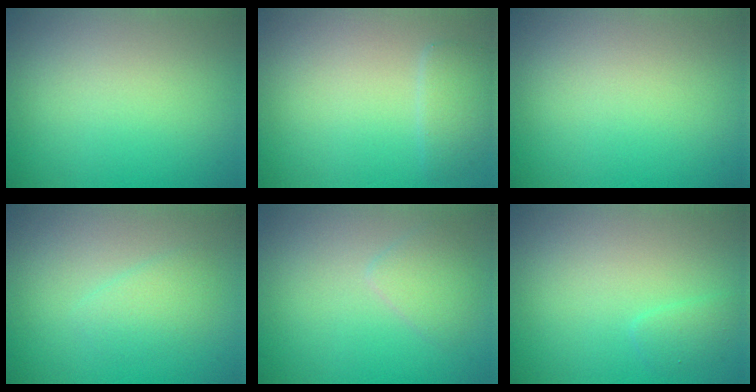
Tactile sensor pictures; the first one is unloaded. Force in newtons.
{"total": 2.0, "press": 2.0, "slide": 0.1}
{"total": 0.0}
{"total": 1.8, "press": 1.8, "slide": 0.1}
{"total": 1.8, "press": 1.8, "slide": 0.0}
{"total": 1.1, "press": 1.1, "slide": 0.1}